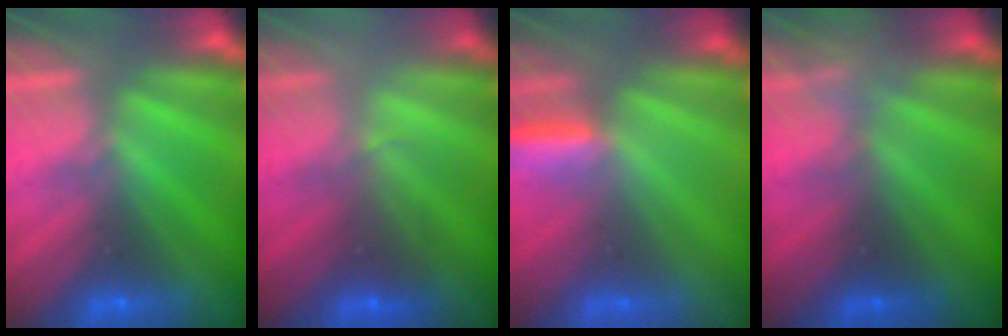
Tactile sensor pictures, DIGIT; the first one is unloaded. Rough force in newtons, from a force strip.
{"total": 2.1}
{"total": 2.7}
{"total": 2.3}